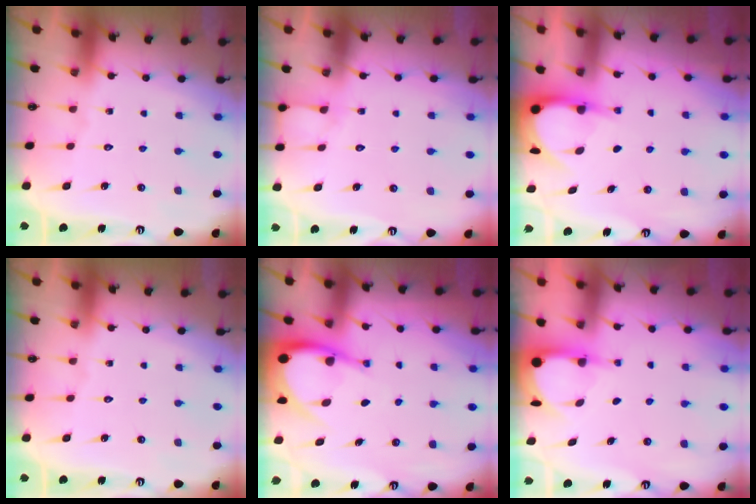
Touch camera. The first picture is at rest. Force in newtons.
{"total": 4.4, "press": 4.4, "slide": 0.5}
{"total": 4.7, "press": 4.7, "slide": 0.4}
{"total": 0.0}
{"total": 8.7, "press": 8.7, "slide": 1.1}
{"total": 3.9, "press": 3.9, "slide": 0.4}